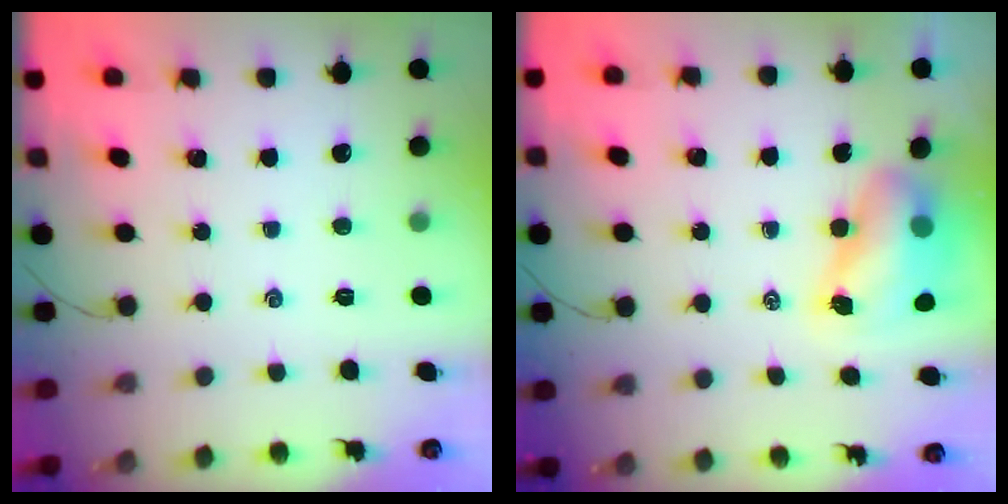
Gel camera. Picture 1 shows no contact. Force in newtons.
{"total": 8.0, "press": 7.9, "slide": 1.4}